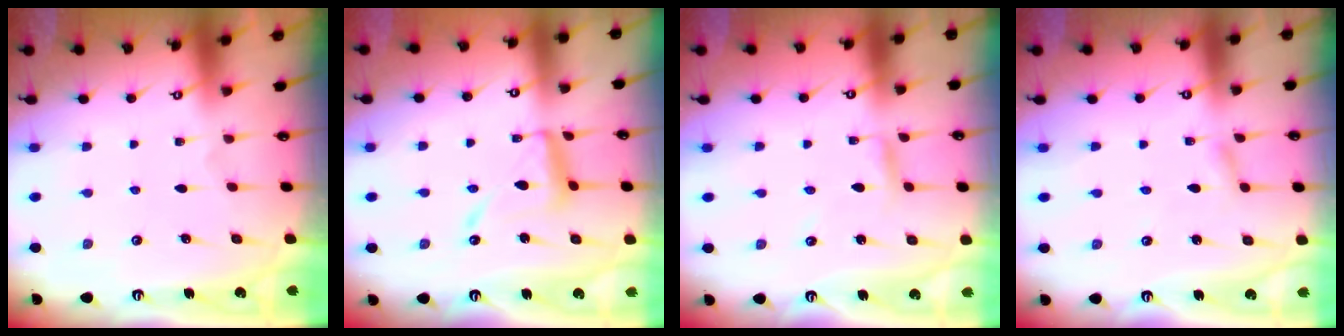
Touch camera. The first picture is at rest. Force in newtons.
{"total": 12.9, "press": 12.9, "slide": 1.0}
{"total": 2.8, "press": 2.8, "slide": 0.2}
{"total": 1.7, "press": 1.7, "slide": 0.2}